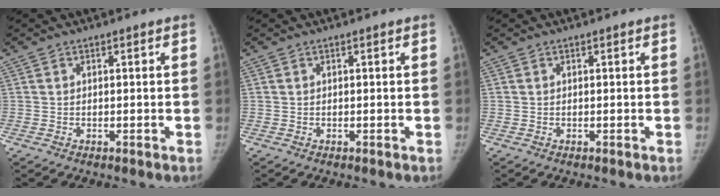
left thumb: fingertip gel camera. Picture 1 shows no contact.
{"total": 0.0}
{"total": 0.0}